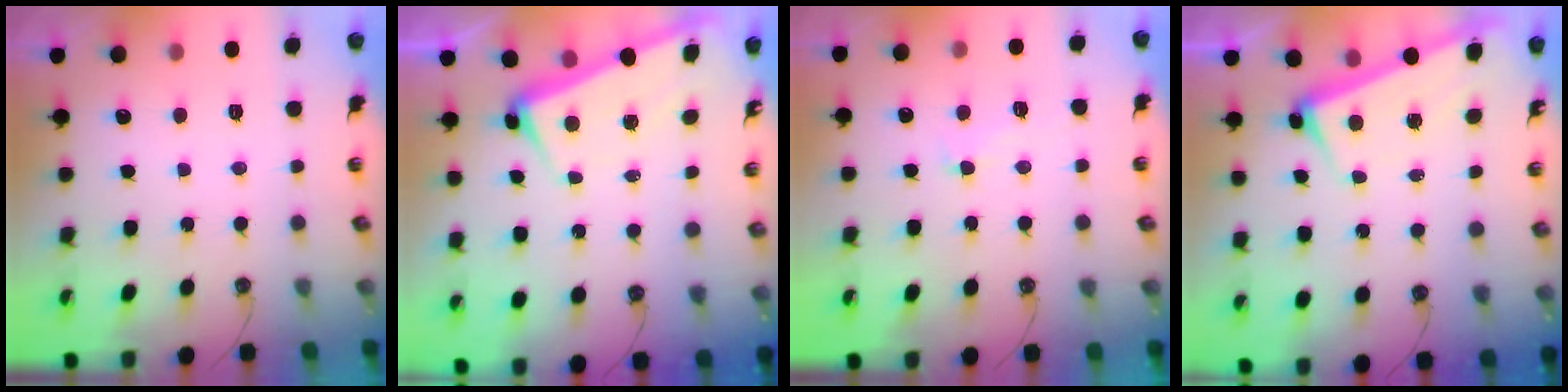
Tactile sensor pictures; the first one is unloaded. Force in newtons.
{"total": 3.0, "press": 2.9, "slide": 0.9}
{"total": 1.3, "press": 0.3, "slide": 1.3}
{"total": 2.5, "press": 2.3, "slide": 1.0}